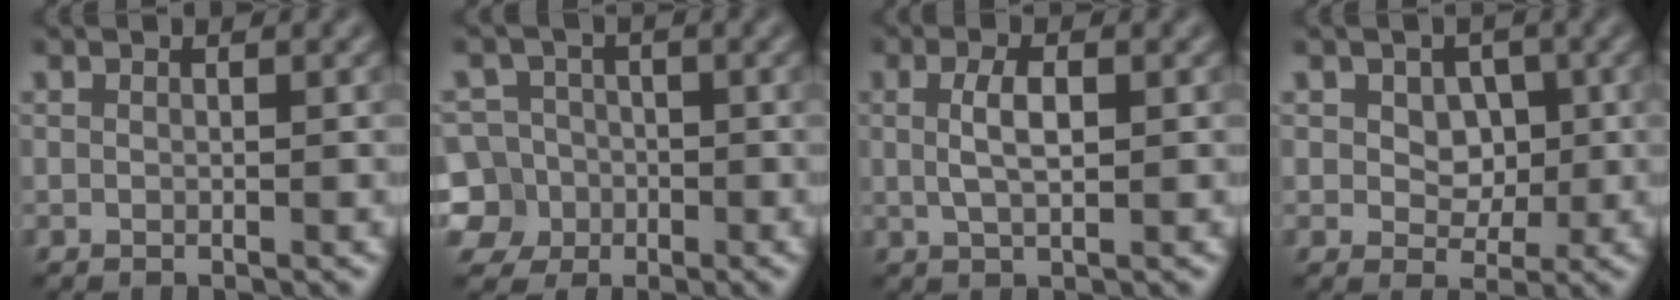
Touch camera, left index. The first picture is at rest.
{"total": 7.7, "force": [-3.0, 6.9, 1.8], "torque": [-0.036, 0.002, -0.082]}
{"total": 2.5, "force": [0.3, 0.8, 2.3], "torque": [-0.048, 0.004, 0.006]}
{"total": 3.1, "force": [0.5, 2.4, 1.9], "torque": [-0.035, -0.002, -0.002]}